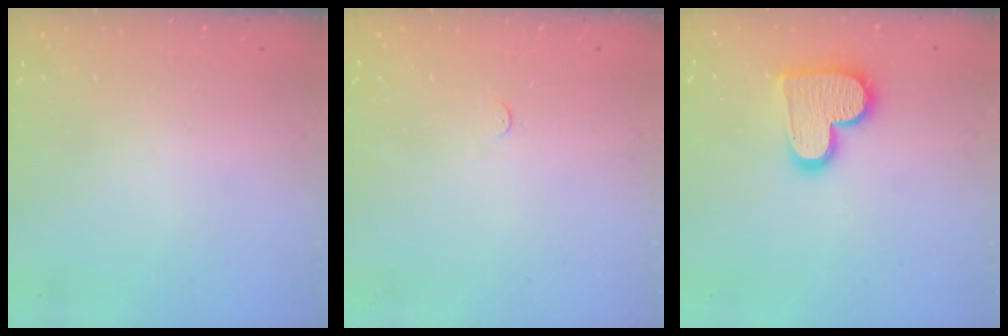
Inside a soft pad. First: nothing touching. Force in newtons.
{"total": 2.7, "press": 2.7, "slide": 0.4}
{"total": 15.1, "press": 15.0, "slide": 0.9}